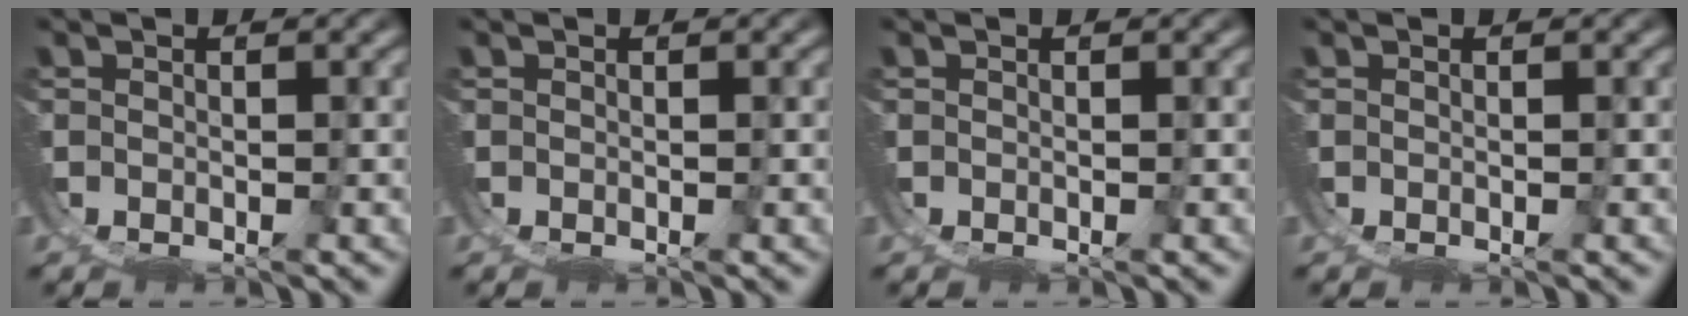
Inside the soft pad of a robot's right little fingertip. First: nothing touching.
{"total": 0.0}
{"total": 0.0}
{"total": 0.0}